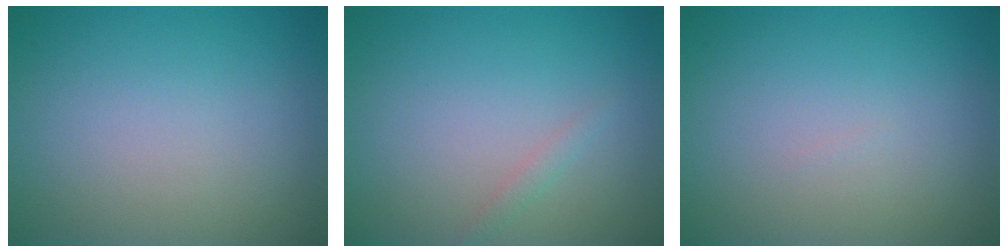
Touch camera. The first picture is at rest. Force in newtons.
{"total": 0.8, "press": 0.8, "slide": 0.0}
{"total": 0.0}